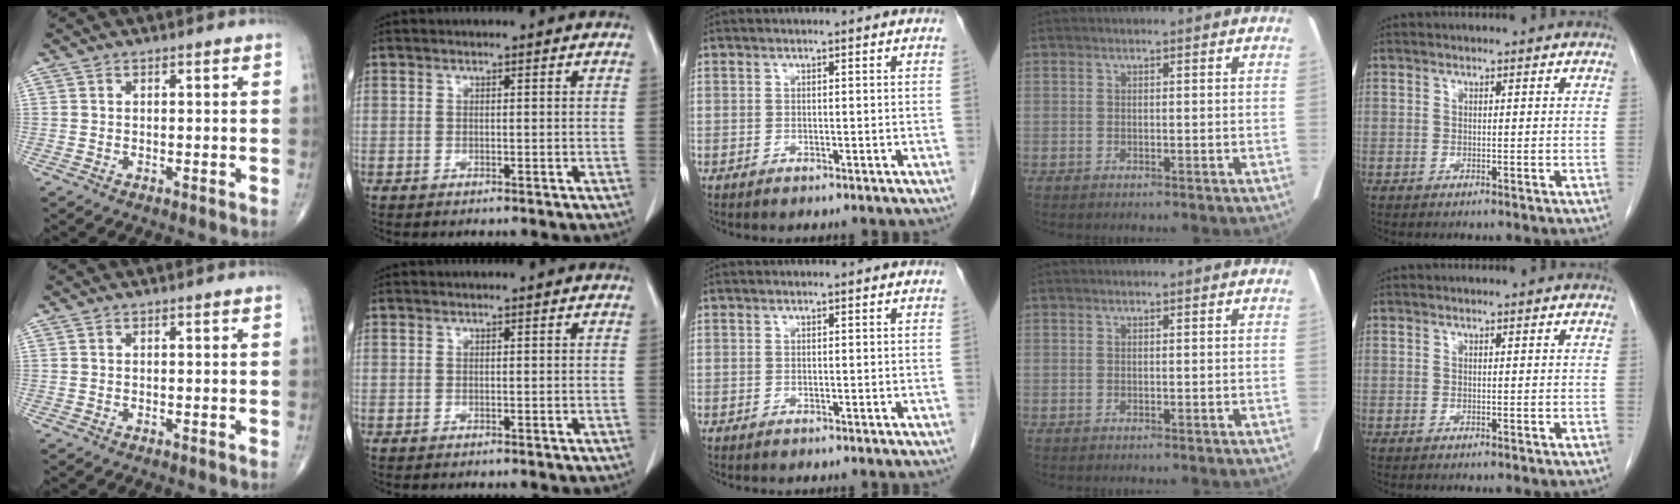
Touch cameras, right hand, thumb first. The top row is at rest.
{}